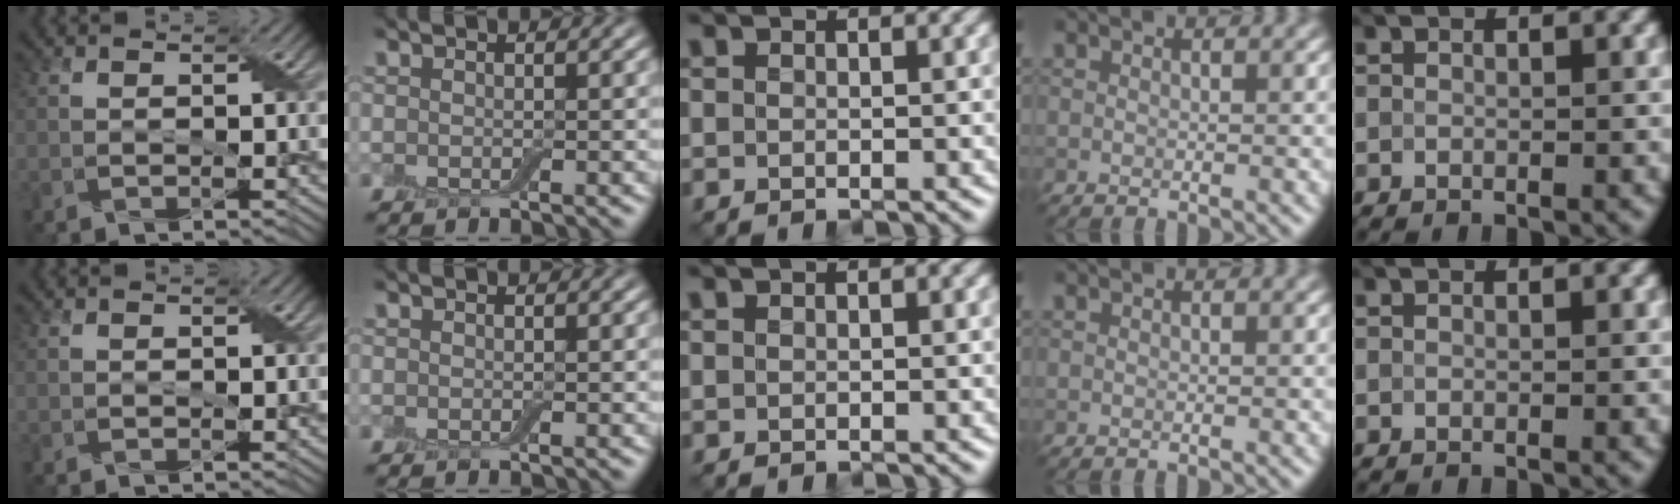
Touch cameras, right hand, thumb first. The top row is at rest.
{}